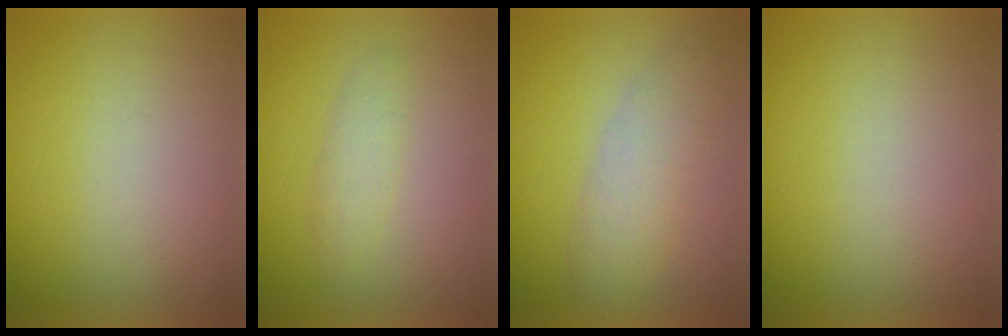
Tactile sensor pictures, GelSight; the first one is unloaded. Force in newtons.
{"total": 2.3}
{"total": 3.7}
{"total": 3.0}